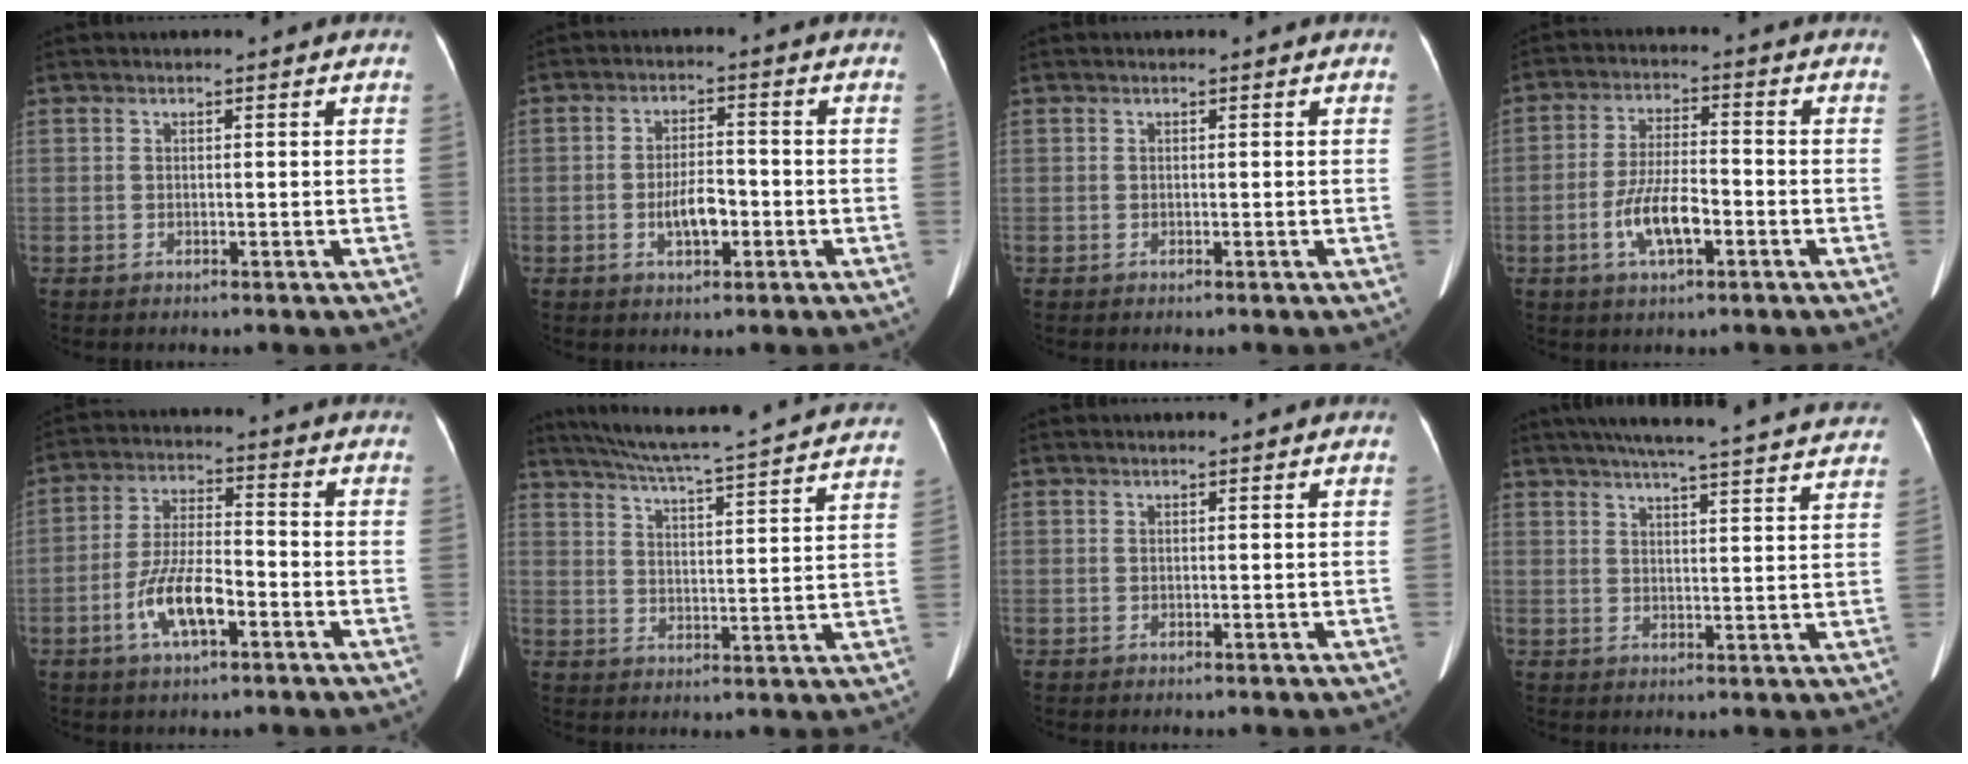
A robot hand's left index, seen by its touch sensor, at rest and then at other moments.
{"total": 4.9, "force": [-1.7, 2.0, 4.2], "torque": [-0.075, -0.003, -0.030]}
{"total": 0.0}
{"total": 7.5, "force": [-2.9, 2.2, 6.6], "torque": [-0.132, -0.005, -0.054]}
{"total": 8.7, "force": [-3.8, 2.5, 7.3], "torque": [-0.148, -0.004, -0.071]}
{"total": 26.6, "force": [24.4, 1.2, 10.5], "torque": [-0.176, -0.035, 0.308]}
{"total": 0.8, "force": [0.7, 0.0, 0.4], "torque": [-0.003, 0.009, 0.012]}
{"total": 26.3, "force": [23.9, 1.9, 10.8], "torque": [-0.168, -0.017, 0.291]}